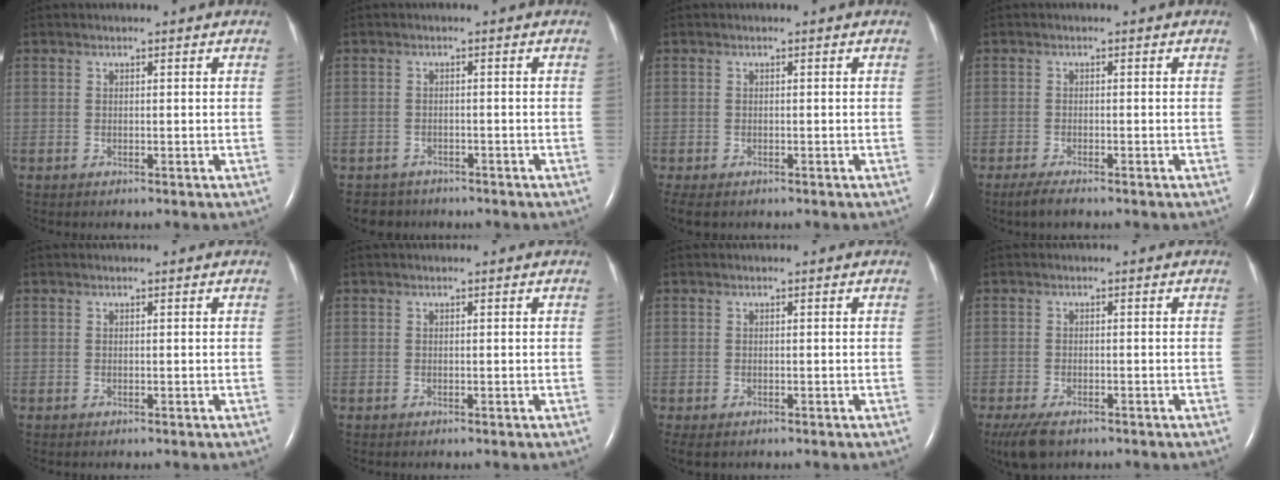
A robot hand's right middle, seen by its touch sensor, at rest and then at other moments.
{"total": 3.2, "force": [-2.7, 1.6, -0.5], "torque": [0.000, 0.000, -0.045]}
{"total": 3.4, "force": [-2.5, 1.6, 1.7], "torque": [-0.030, -0.009, -0.037]}
{"total": 2.6, "force": [-2.0, 0.3, 1.6], "torque": [-0.042, -0.009, -0.038]}
{"total": 0.0}
{"total": 0.0}
{"total": 1.5, "force": [-1.0, 0.8, 0.9], "torque": [-0.016, -0.003, -0.010]}
{"total": 5.1, "force": [-3.6, 2.1, 3.0], "torque": [-0.061, -0.011, -0.060]}